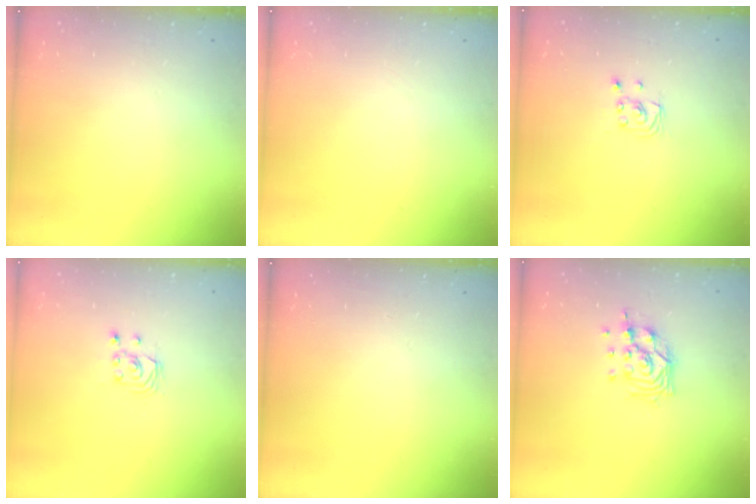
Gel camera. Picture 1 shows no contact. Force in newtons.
{"total": 0.0}
{"total": 1.9, "press": 1.9, "slide": 0.1}
{"total": 2.5, "press": 2.5, "slide": 0.3}
{"total": 0.0}
{"total": 10.7, "press": 10.6, "slide": 1.1}